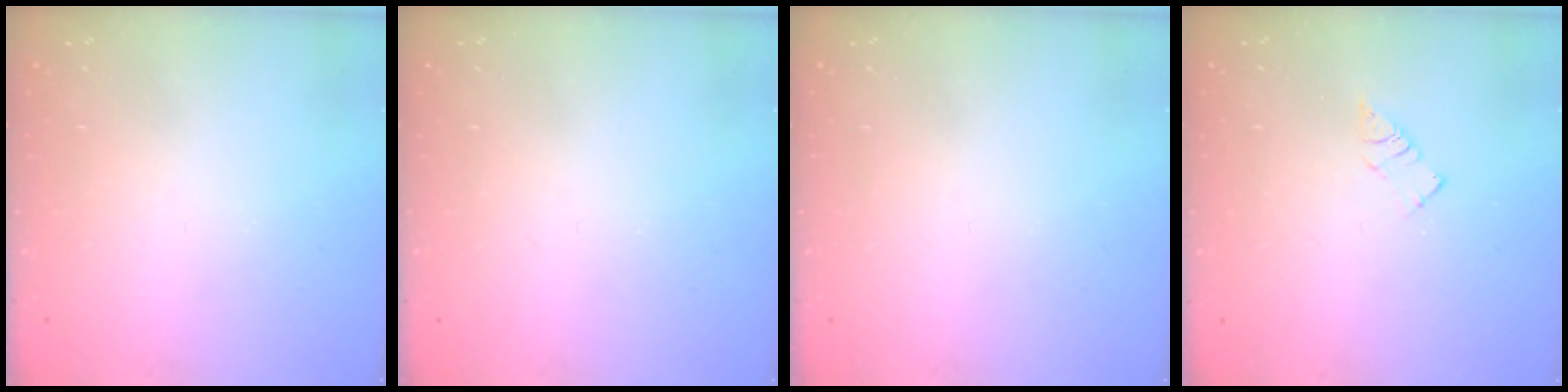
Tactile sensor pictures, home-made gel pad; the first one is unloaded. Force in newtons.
{"total": 0.0}
{"total": 0.0}
{"total": 3.2, "press": 3.2, "slide": 0.2}